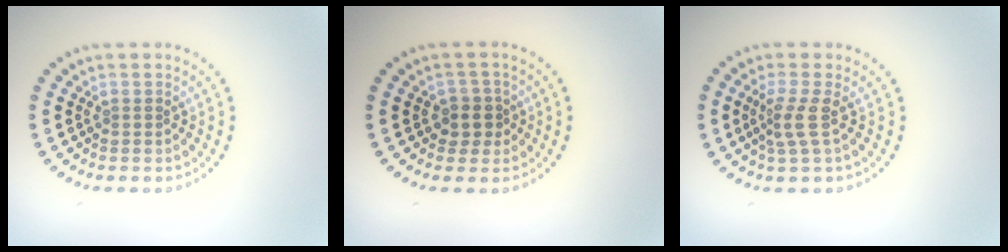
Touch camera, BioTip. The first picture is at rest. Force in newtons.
{"total": 2.1, "press": 1.8, "slide": 1.1}
{"total": 2.2, "press": 1.6, "slide": 1.5}